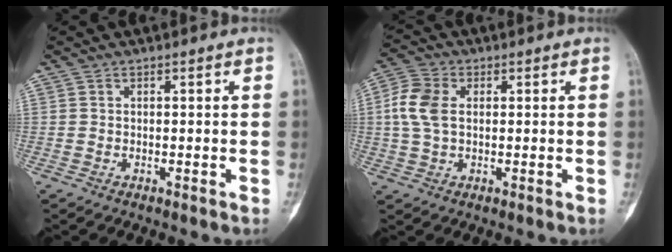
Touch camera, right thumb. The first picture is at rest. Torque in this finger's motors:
{"motor_torque": [-0.73, 0.48, 0.71, 0.02, -0.09]}